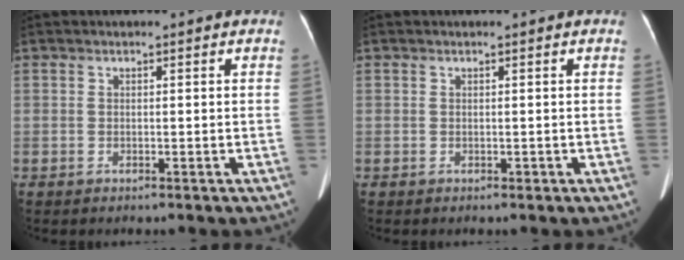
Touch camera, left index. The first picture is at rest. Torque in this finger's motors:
{"motor_torque": [0.25, 0.14, 0.04, 0.02]}